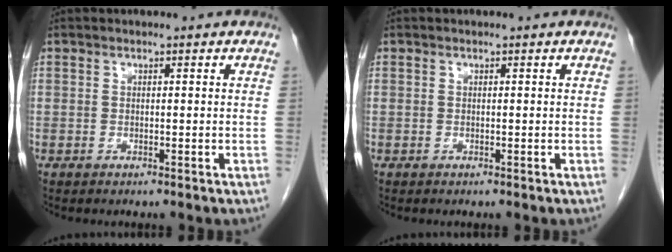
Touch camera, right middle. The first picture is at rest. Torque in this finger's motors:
{"motor_torque": [0.00, 0.00, -0.02, -0.01]}